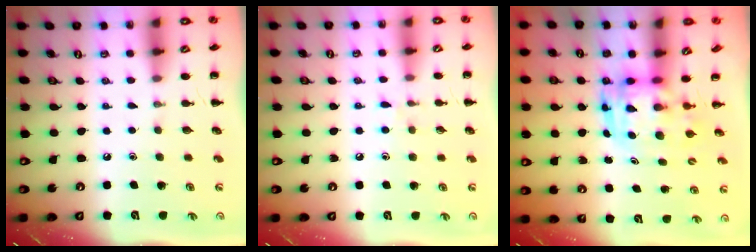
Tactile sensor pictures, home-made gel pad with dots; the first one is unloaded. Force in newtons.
{"total": 6.4, "press": 6.0, "slide": 2.2}
{"total": 3.5, "press": 3.4, "slide": 0.7}